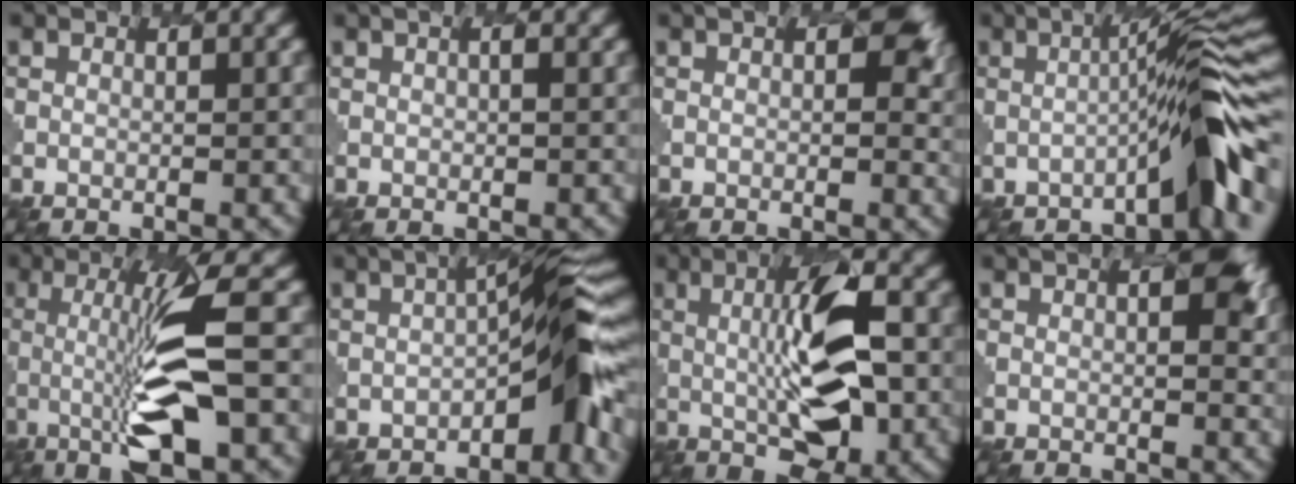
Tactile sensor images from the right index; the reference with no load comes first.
{"total": 2.1, "force": [0.5, 1.2, 1.6], "torque": [-0.008, 0.006, -0.009]}
{"total": 1.6, "force": [1.1, 1.1, 0.4], "torque": [-0.003, 0.017, -0.007]}
{"total": 5.3, "force": [-1.6, -0.4, 5.0], "torque": [-0.085, 0.022, -0.054]}
{"total": 5.8, "force": [-0.5, 0.4, 5.7], "torque": [-0.127, 0.012, -0.037]}
{"total": 6.6, "force": [-1.4, 1.5, 6.3], "torque": [-0.093, 0.022, -0.054]}
{"total": 5.6, "force": [0.7, 1.6, 5.3], "torque": [-0.121, 0.009, -0.014]}
{"total": 1.6, "force": [1.5, 0.3, 0.5], "torque": [-0.005, 0.021, -0.003]}